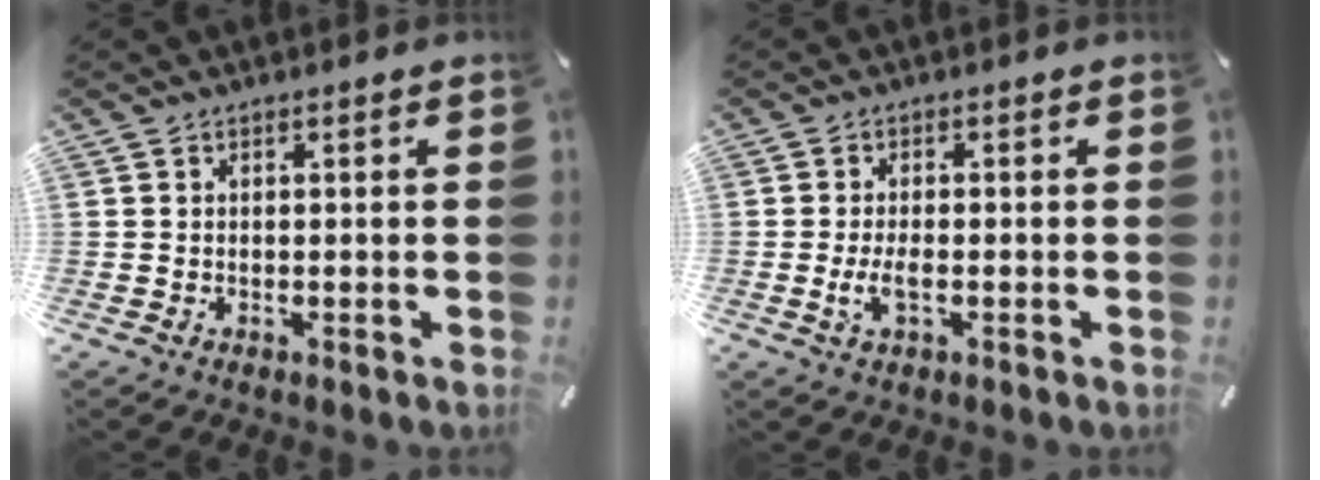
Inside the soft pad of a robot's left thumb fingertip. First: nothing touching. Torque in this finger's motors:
{"motor_torque": [0.45, 1.12, 0.37, -0.04, 0.00]}